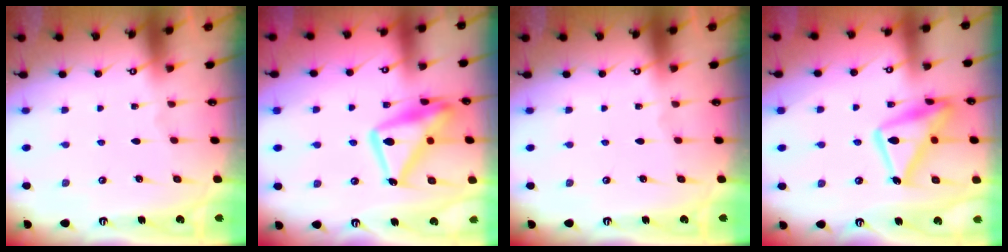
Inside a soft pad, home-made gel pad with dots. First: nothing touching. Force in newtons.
{"total": 17.6, "press": 17.5, "slide": 1.3}
{"total": 0.0}
{"total": 16.5, "press": 16.5, "slide": 1.3}